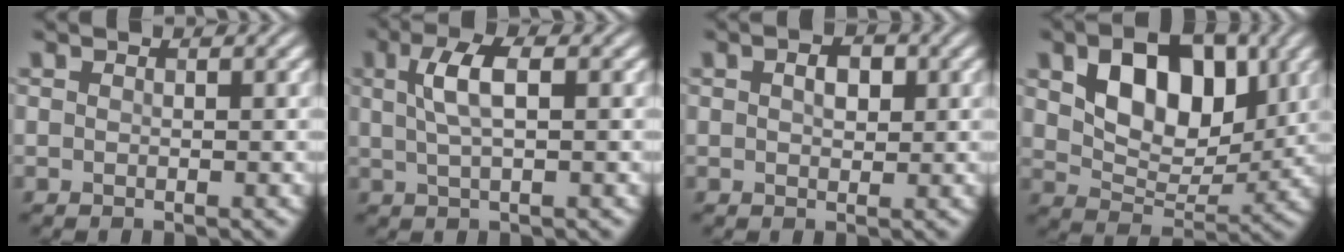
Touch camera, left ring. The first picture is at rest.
{"total": 3.5, "force": [0.9, 1.1, 3.2], "torque": [-0.064, 0.008, 0.017]}
{"total": 2.1, "force": [0.5, 1.3, 1.6], "torque": [-0.027, 0.002, 0.006]}
{"total": 8.2, "force": [2.6, 5.1, 5.9], "torque": [-0.100, -0.005, 0.043]}